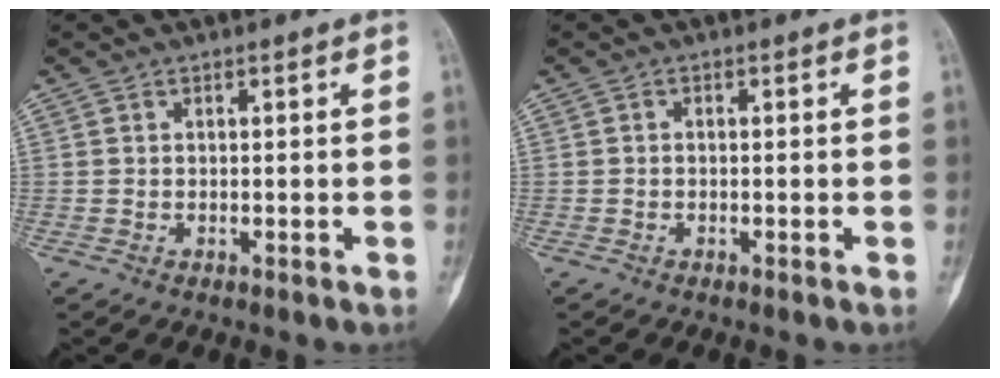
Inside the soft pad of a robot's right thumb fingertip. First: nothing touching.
{"total": 0.0}